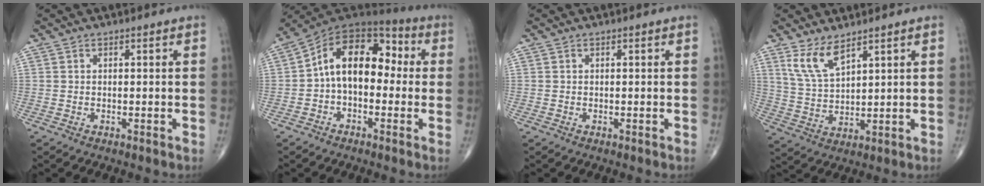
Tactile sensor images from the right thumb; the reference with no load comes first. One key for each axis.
{"total": 14.8, "fx": 0.1, "fy": 9.4, "fz": 11.4, "tx": -0.149, "ty": 0.051, "tz": -0.014}
{"total": 0.0}
{"total": 6.6, "fx": 4.6, "fy": 2.3, "fz": 4.2, "tx": -0.080, "ty": -0.029, "tz": 0.098}